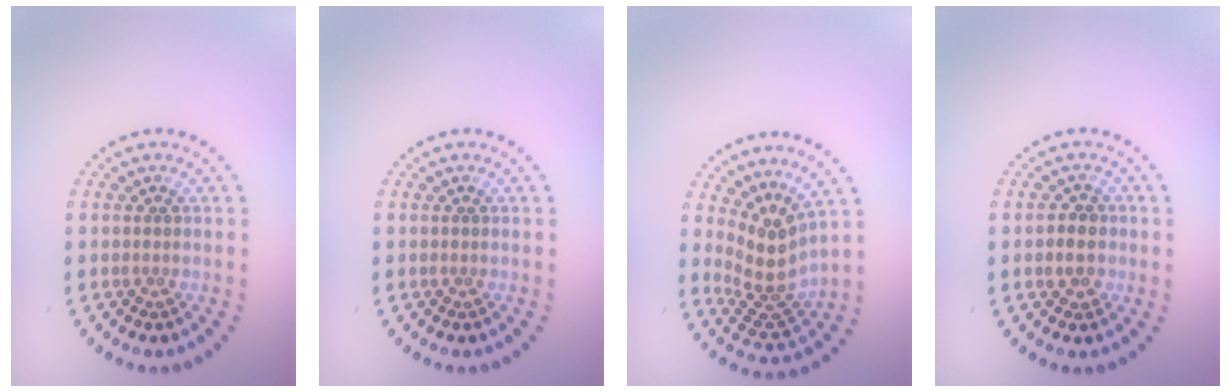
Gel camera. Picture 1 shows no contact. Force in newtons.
{"total": 0.0}
{"total": 3.9, "press": 2.8, "slide": 2.7}
{"total": 2.1, "press": 2.0, "slide": 0.7}